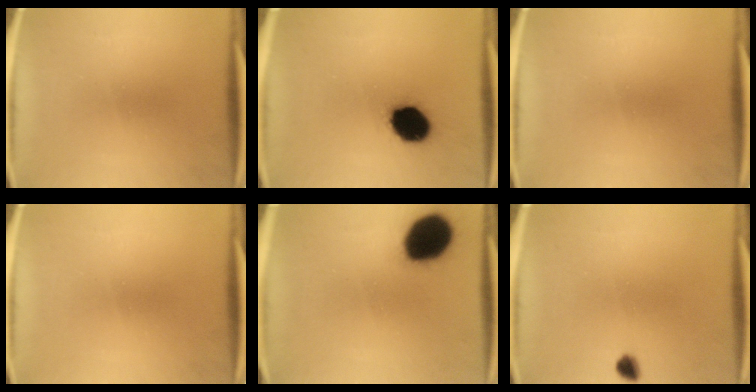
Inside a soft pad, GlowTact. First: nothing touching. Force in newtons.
{"total": 13.1}
{"total": 0.0}
{"total": 0.0}
{"total": 17.8}
{"total": 2.4}